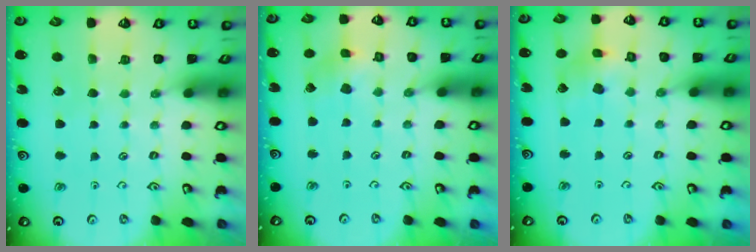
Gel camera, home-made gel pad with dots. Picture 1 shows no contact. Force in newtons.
{"total": 3.3, "press": 3.3, "slide": 0.5}
{"total": 7.0, "press": 6.9, "slide": 0.5}